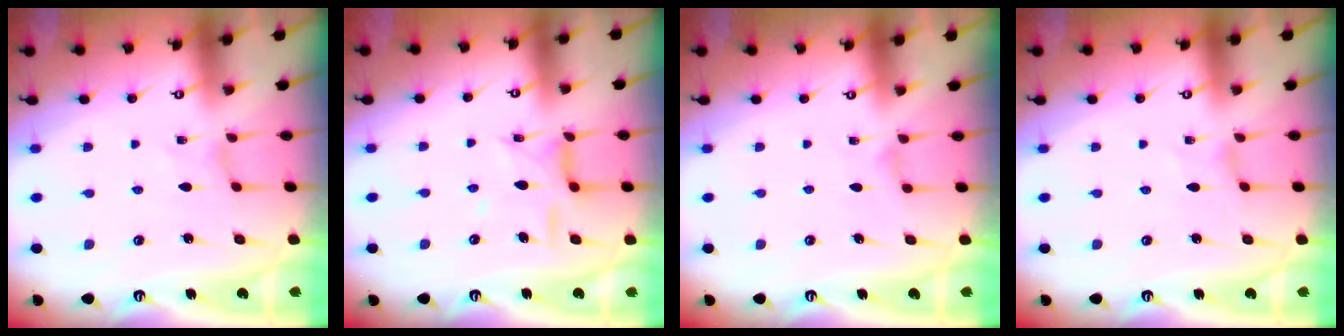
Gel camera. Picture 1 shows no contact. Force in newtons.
{"total": 7.9, "press": 7.9, "slide": 0.5}
{"total": 0.0}
{"total": 0.0}